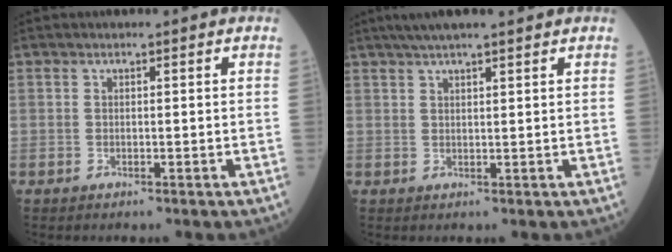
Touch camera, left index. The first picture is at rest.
{"total": 7.3, "force": [5.8, 0.3, 4.3], "torque": [-0.066, 0.033, 0.090]}